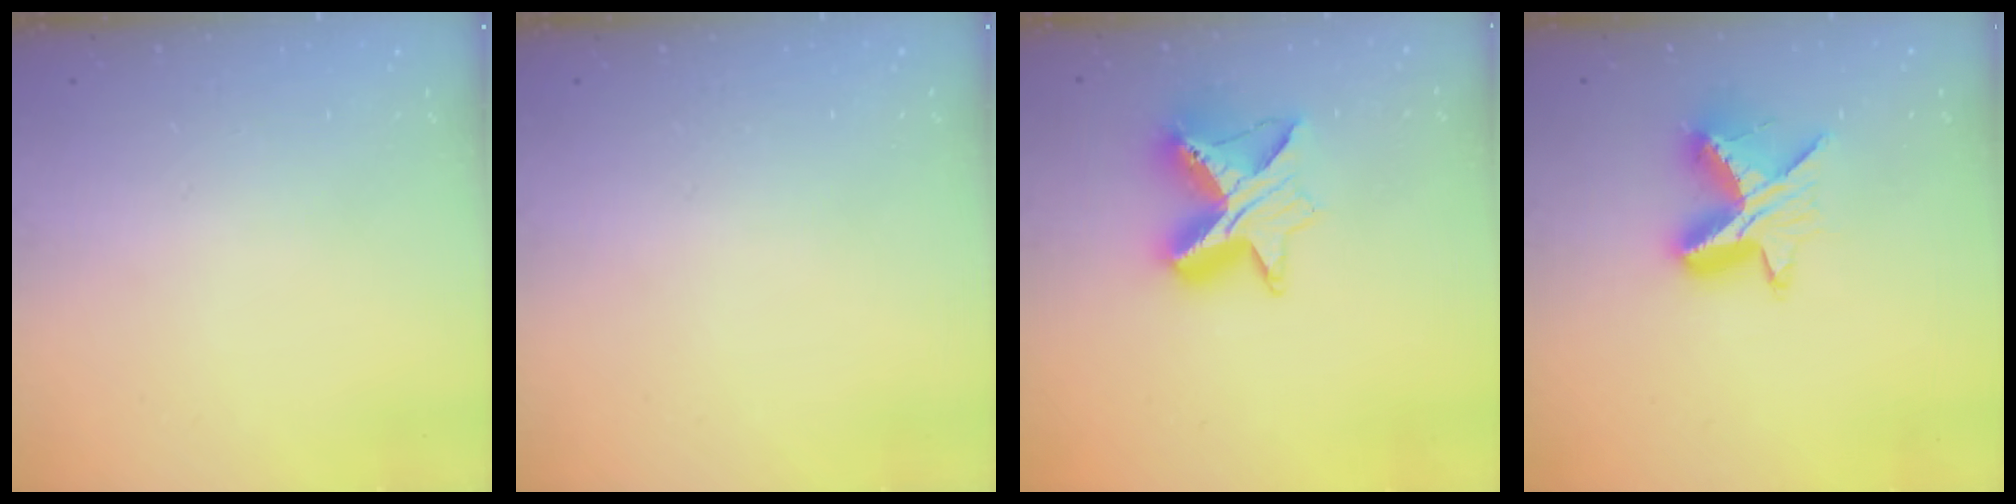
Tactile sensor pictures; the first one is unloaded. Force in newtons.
{"total": 0.0}
{"total": 11.6, "press": 11.6, "slide": 0.8}
{"total": 9.8, "press": 9.8, "slide": 0.7}